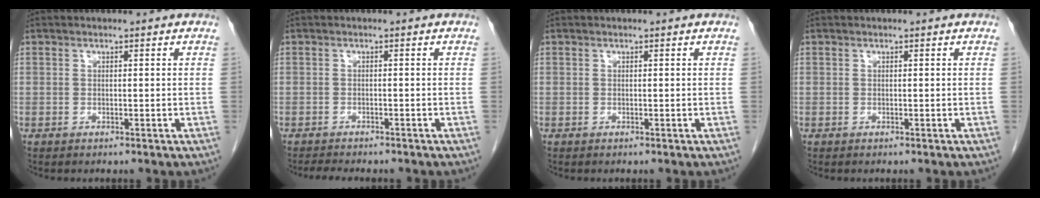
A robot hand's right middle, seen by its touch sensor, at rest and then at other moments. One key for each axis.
{"total": 4.6, "fx": -4.1, "fy": 1.0, "fz": 1.9, "tx": -0.028, "ty": -0.008, "tz": -0.057}
{"total": 0.0}
{"total": 0.0}